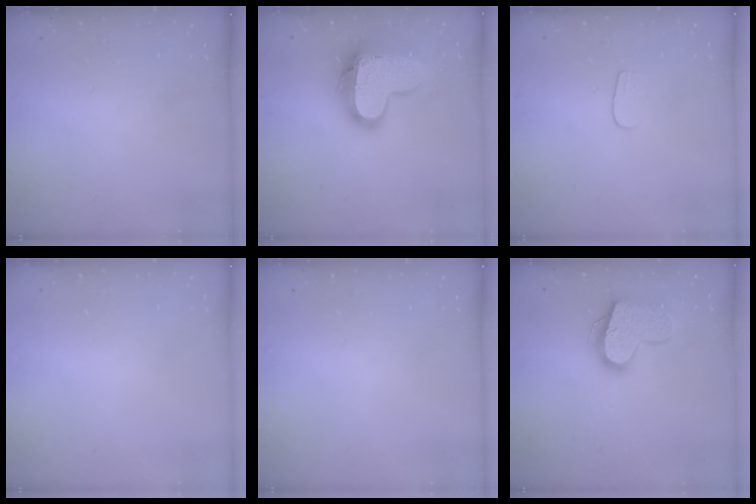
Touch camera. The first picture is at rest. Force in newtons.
{"total": 16.9, "press": 16.8, "slide": 1.3}
{"total": 4.8, "press": 4.8, "slide": 0.5}
{"total": 0.6, "press": 0.5, "slide": 0.2}
{"total": 0.0}
{"total": 16.4, "press": 16.4, "slide": 1.2}